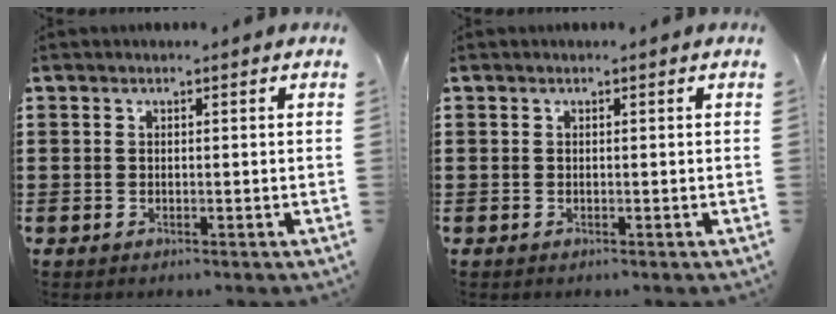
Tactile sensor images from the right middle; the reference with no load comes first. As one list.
[{"total": 0.0}]